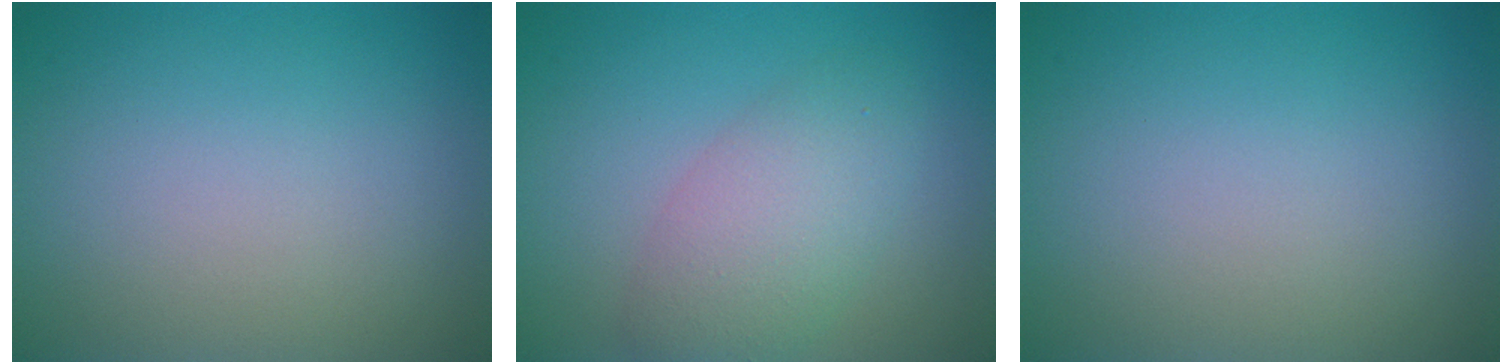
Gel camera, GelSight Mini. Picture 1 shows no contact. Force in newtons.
{"total": 4.4, "press": 4.4, "slide": 0.2}
{"total": 0.0}